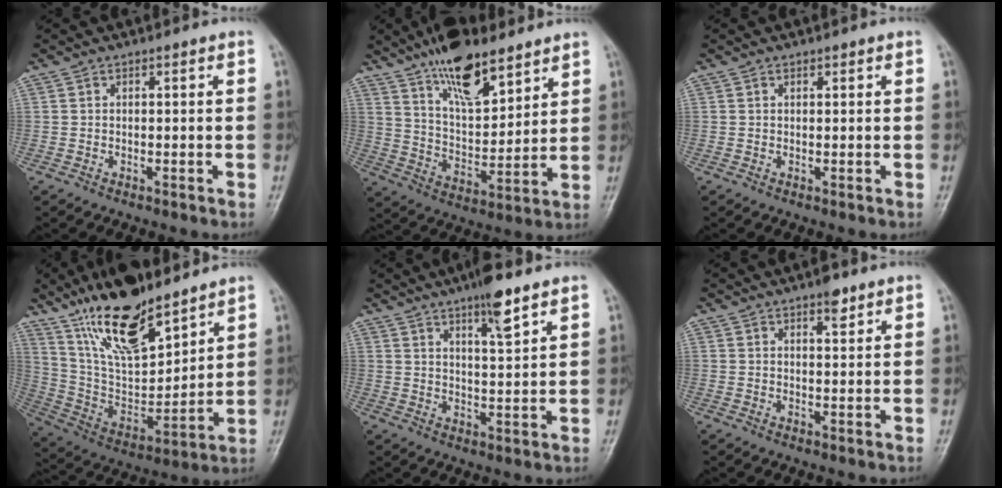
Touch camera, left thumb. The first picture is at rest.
{"total": 15.4, "force": [10.5, 6.1, 9.5], "torque": [-0.129, -0.061, 0.190]}
{"total": 0.8, "force": [0.4, 0.6, 0.5], "torque": [-0.001, -0.001, 0.004]}
{"total": 21.1, "force": [14.4, 7.6, 13.4], "torque": [-0.202, -0.068, 0.271]}
{"total": 7.5, "force": [4.9, 1.4, 5.4], "torque": [-0.081, -0.027, 0.079]}
{"total": 3.1, "force": [2.0, 1.2, 2.0], "torque": [-0.019, -0.010, 0.028]}